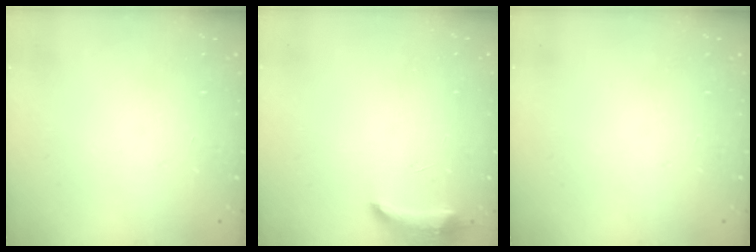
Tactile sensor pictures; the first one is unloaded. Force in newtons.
{"total": 8.3, "press": 8.1, "slide": 1.5}
{"total": 0.0}